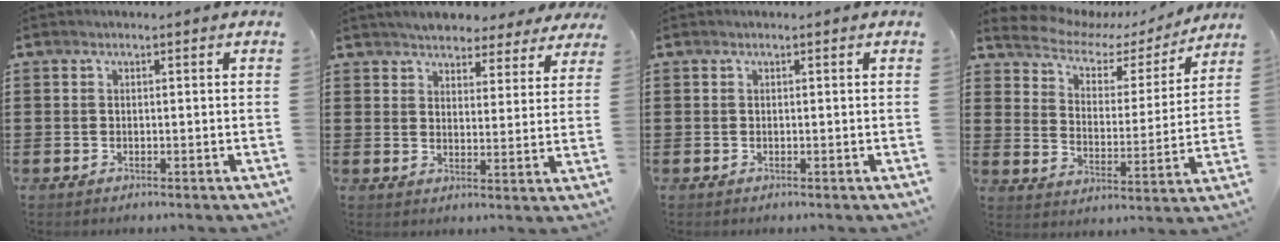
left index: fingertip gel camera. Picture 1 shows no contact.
{"total": 4.3, "force": [4.2, 0.8, 0.5], "torque": [-0.028, -0.012, 0.076]}
{"total": 0.0}
{"total": 5.4, "force": [4.7, 2.2, 1.6], "torque": [-0.061, -0.030, 0.076]}